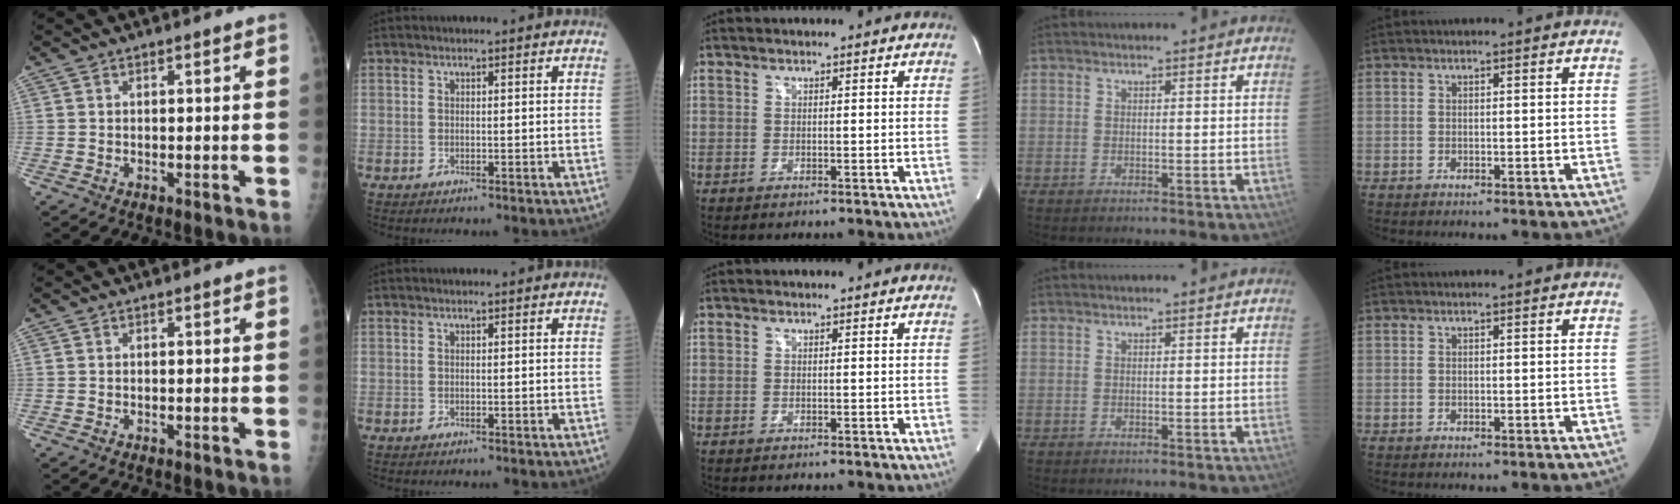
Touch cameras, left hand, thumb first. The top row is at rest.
{}